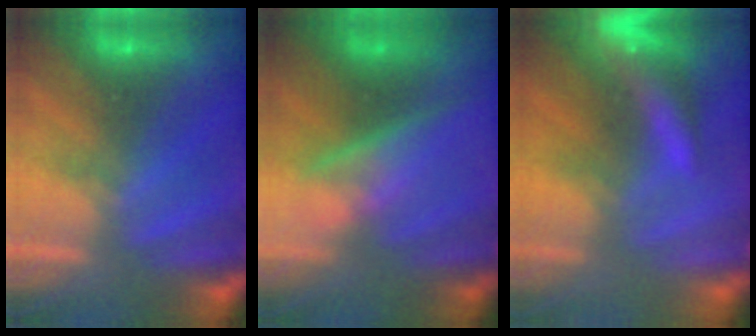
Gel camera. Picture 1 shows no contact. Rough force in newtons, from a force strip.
{"total": 2.8}
{"total": 6.5}